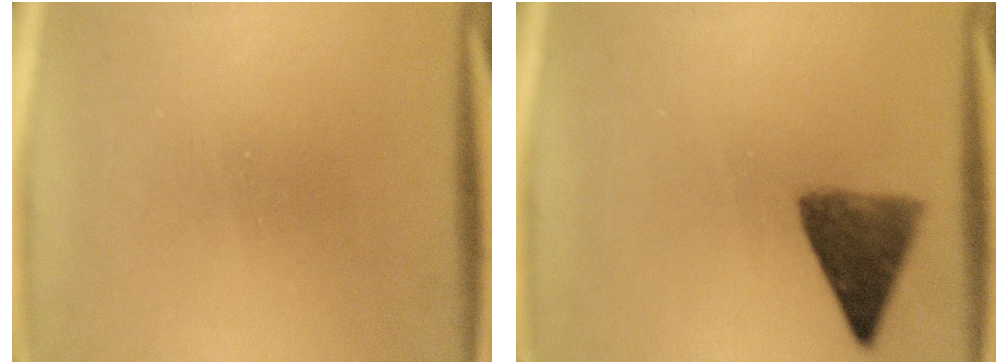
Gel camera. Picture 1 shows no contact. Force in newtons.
{"total": 7.7}